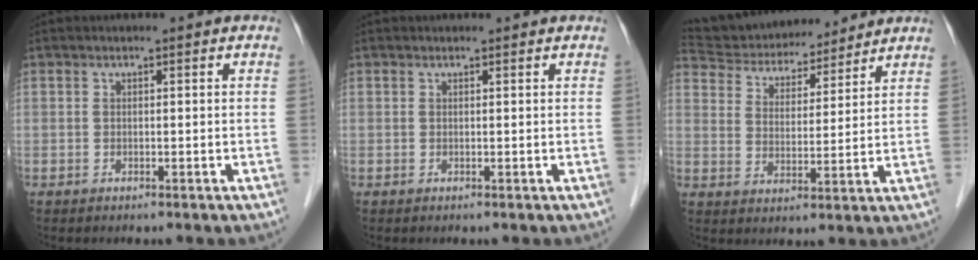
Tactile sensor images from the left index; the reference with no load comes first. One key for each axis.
{"total": 0.5, "fx": 0.5, "fy": 0.1, "fz": 0.0, "tx": -0.005, "ty": 0.002, "tz": 0.006}
{"total": 15.3, "fx": 14.2, "fy": 4.0, "fz": 4.0, "tx": -0.073, "ty": 0.026, "tz": 0.231}